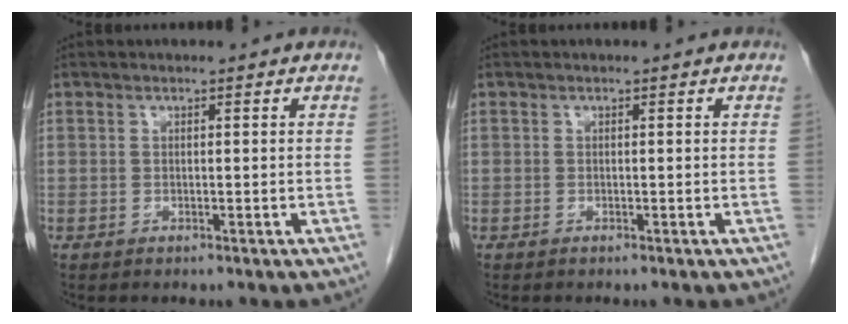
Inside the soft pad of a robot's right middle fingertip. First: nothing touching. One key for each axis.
{"total": 0.0}